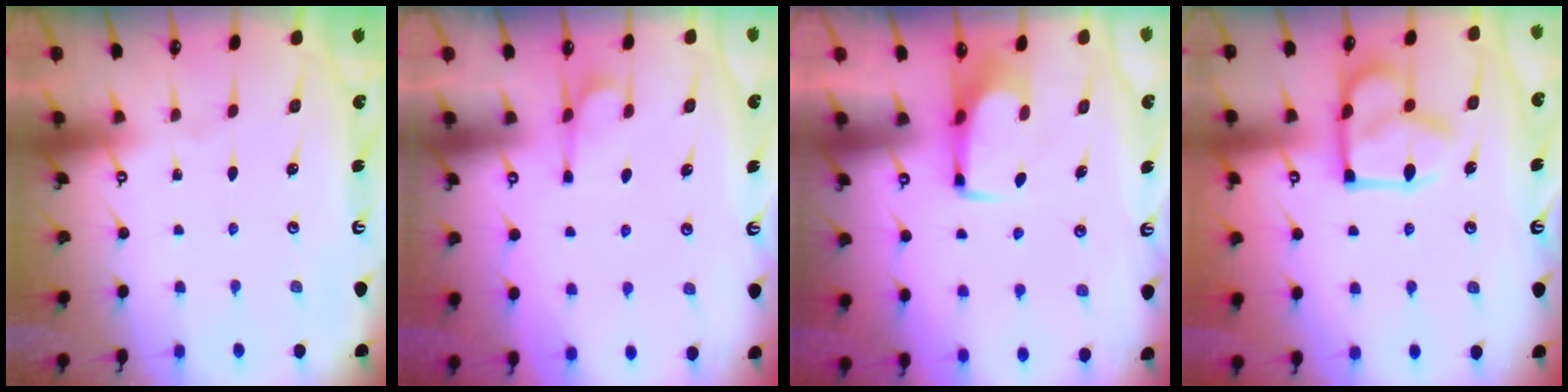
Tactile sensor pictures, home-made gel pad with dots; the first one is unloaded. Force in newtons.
{"total": 1.9, "press": 1.4, "slide": 1.2}
{"total": 1.8, "press": 1.6, "slide": 0.6}
{"total": 15.4, "press": 15.3, "slide": 1.5}